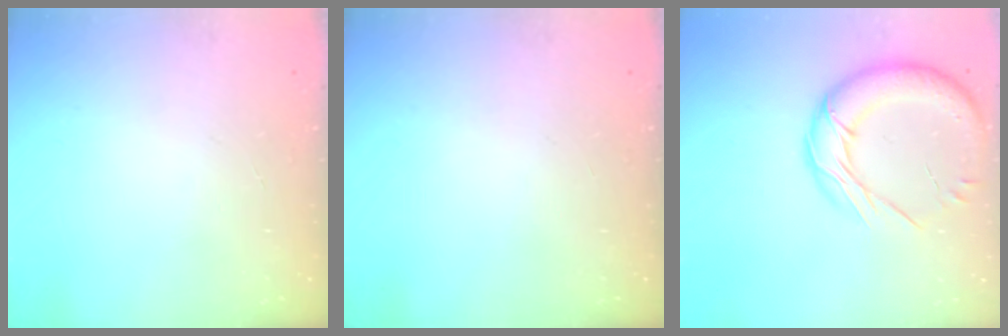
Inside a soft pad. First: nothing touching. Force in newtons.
{"total": 0.0}
{"total": 16.6, "press": 16.4, "slide": 2.3}